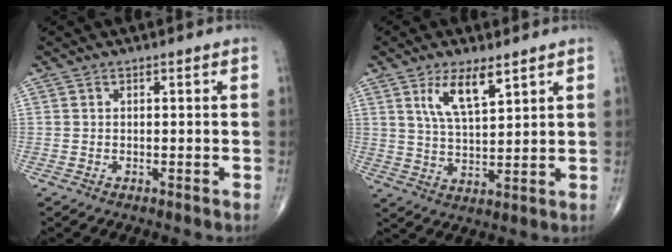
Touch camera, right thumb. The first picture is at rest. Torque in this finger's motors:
{"motor_torque": [-0.03, 0.16, 0.45, 0.28, 0.06]}